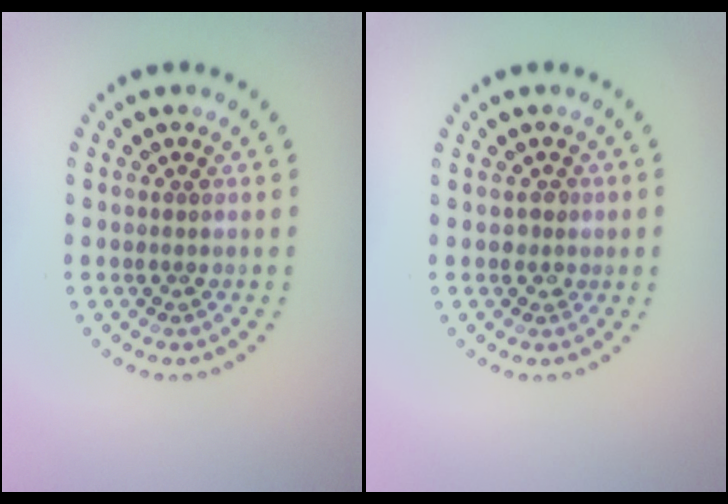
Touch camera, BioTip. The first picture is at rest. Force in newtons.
{"total": 1.2, "press": 0.9, "slide": 0.7}